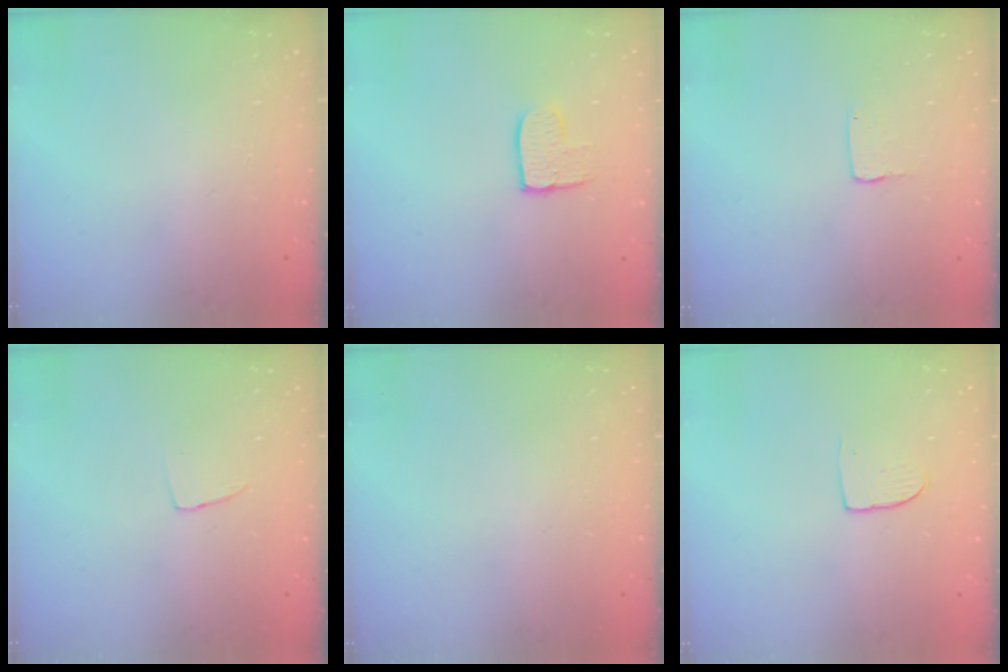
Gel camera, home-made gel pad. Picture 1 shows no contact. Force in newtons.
{"total": 7.0, "press": 7.0, "slide": 0.4}
{"total": 2.0, "press": 2.0, "slide": 0.2}
{"total": 2.9, "press": 2.9, "slide": 0.1}
{"total": 0.0}
{"total": 4.1, "press": 4.1, "slide": 0.3}